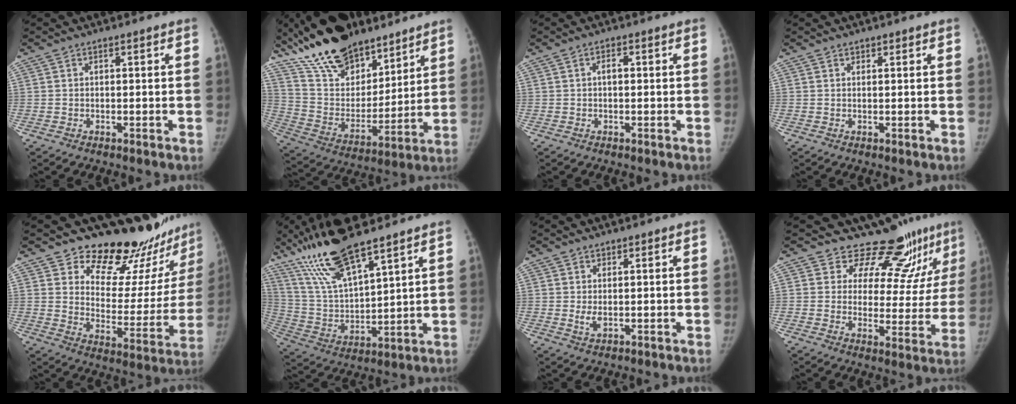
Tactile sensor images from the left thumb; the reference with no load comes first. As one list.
[{"total": 24.3, "force": [18.9, 10.9, 10.8], "torque": [-0.167, -0.069, 0.333]}, {"total": 1.4, "force": [0.0, 0.8, 1.1], "torque": [-0.012, -0.002, -0.005]}, {"total": 0.9, "force": [0.8, 0.3, 0.1], "torque": [0.001, -0.005, 0.015]}, {"total": 21.1, "force": [17.9, 8.1, 7.6], "torque": [-0.048, -0.148, 0.241]}, {"total": 17.4, "force": [12.7, 3.7, 11.3], "torque": [-0.210, -0.050, 0.256]}, {"total": 1.8, "force": [0.4, 1.0, 1.5], "torque": [-0.029, -0.007, 0.013]}, {"total": 13.0, "force": [11.5, 4.6, 3.8], "torque": [-0.006, -0.095, 0.152]}]